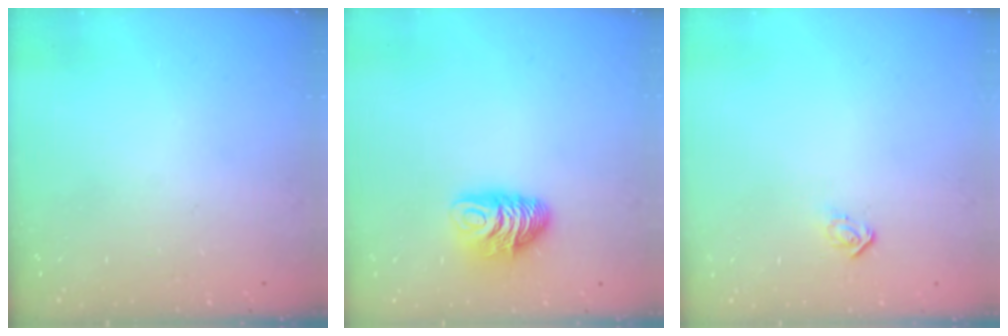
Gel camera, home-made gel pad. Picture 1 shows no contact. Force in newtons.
{"total": 9.4, "press": 9.4, "slide": 0.9}
{"total": 3.9, "press": 3.9, "slide": 0.2}